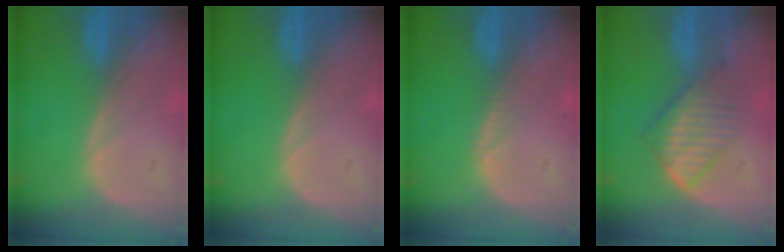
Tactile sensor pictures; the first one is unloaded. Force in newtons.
{"total": 0.0}
{"total": 0.5, "press": 0.5, "slide": 0.1}
{"total": 6.0, "press": 5.9, "slide": 1.1}